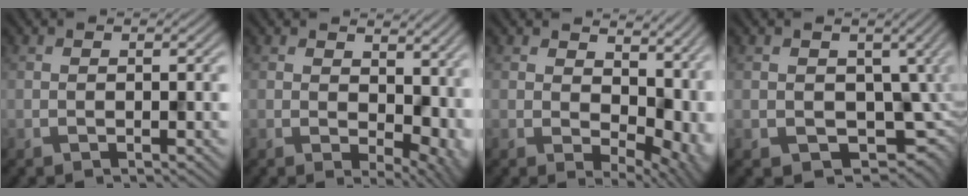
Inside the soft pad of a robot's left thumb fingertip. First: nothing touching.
{"total": 7.6, "force": [1.8, 4.9, 5.6], "torque": [-0.089, -0.017, 0.043]}
{"total": 10.1, "force": [2.9, 6.3, 7.4], "torque": [-0.091, -0.027, 0.072]}
{"total": 6.8, "force": [0.0, 5.0, 4.5], "torque": [-0.082, -0.022, -0.004]}